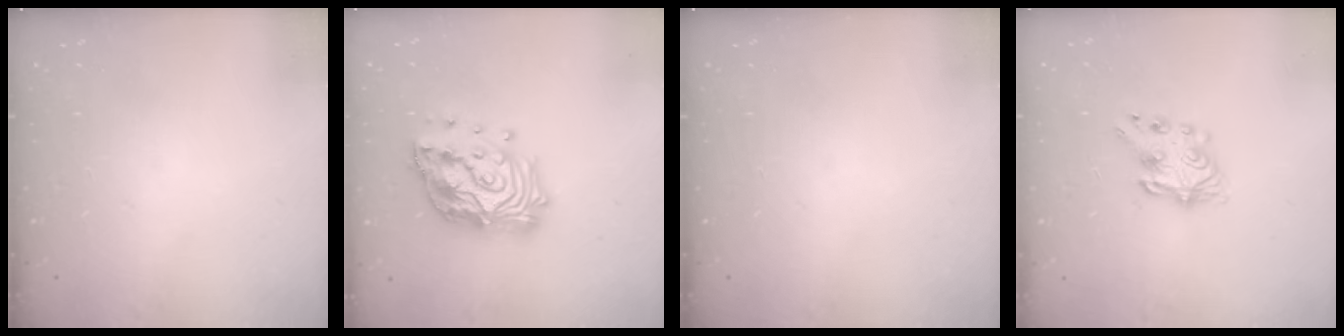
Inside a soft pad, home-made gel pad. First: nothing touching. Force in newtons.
{"total": 19.2, "press": 19.1, "slide": 1.9}
{"total": 0.0}
{"total": 7.2, "press": 7.2, "slide": 0.4}